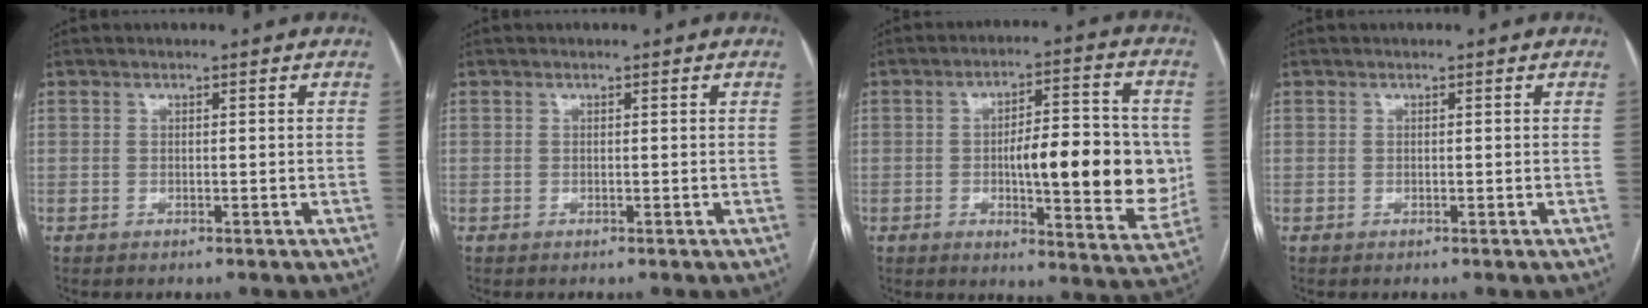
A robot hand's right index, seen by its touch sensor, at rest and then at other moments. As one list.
[{"total": 0.0}, {"total": 16.2, "force": [-0.8, 4.3, 15.6], "torque": [-0.215, 0.008, -0.006]}, {"total": 0.0}]